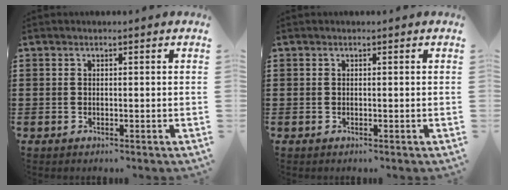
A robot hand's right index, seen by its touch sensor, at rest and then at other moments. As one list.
[{"total": 0.0}]